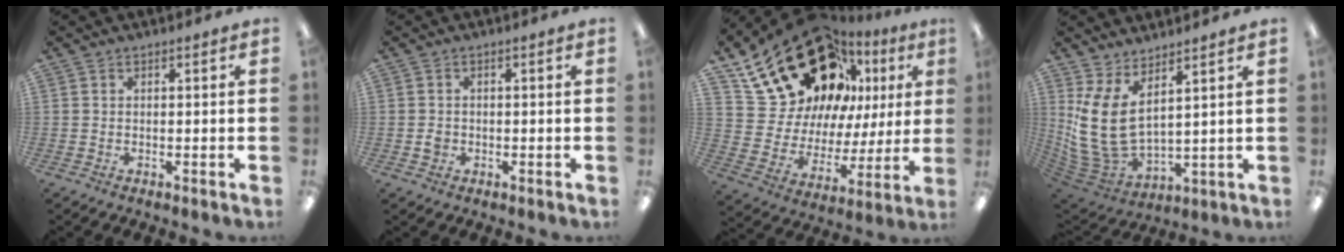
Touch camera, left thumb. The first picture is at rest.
{"total": 1.9, "force": [-0.3, 1.6, 0.8], "torque": [-0.016, 0.004, -0.008]}
{"total": 24.7, "force": [16.8, 14.3, 11.0], "torque": [-0.173, -0.108, 0.322]}
{"total": 12.5, "force": [4.8, 6.8, 9.3], "torque": [-0.232, -0.034, 0.095]}